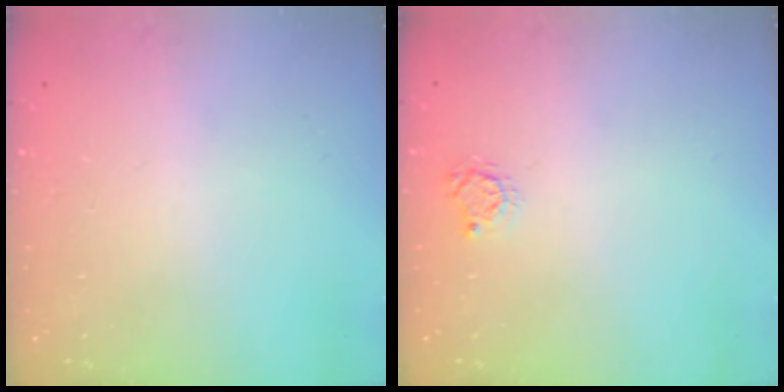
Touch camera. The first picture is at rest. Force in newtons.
{"total": 2.9, "press": 2.9, "slide": 0.4}